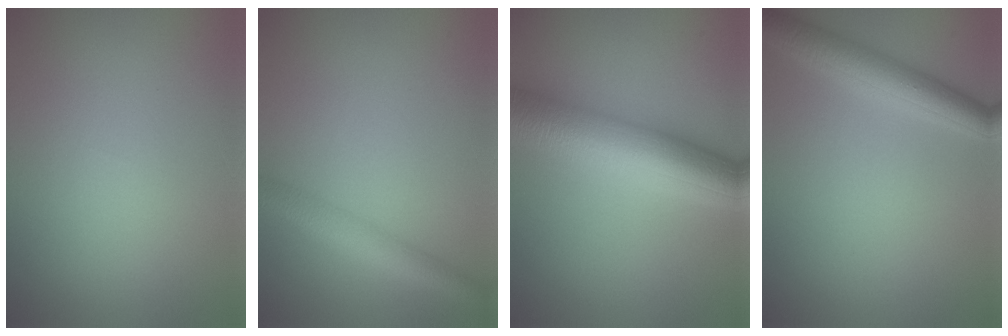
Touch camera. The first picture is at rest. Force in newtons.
{"total": 3.9, "press": 3.9, "slide": 0.1}
{"total": 10.1, "press": 10.1, "slide": 0.2}
{"total": 4.3, "press": 4.3, "slide": 0.1}